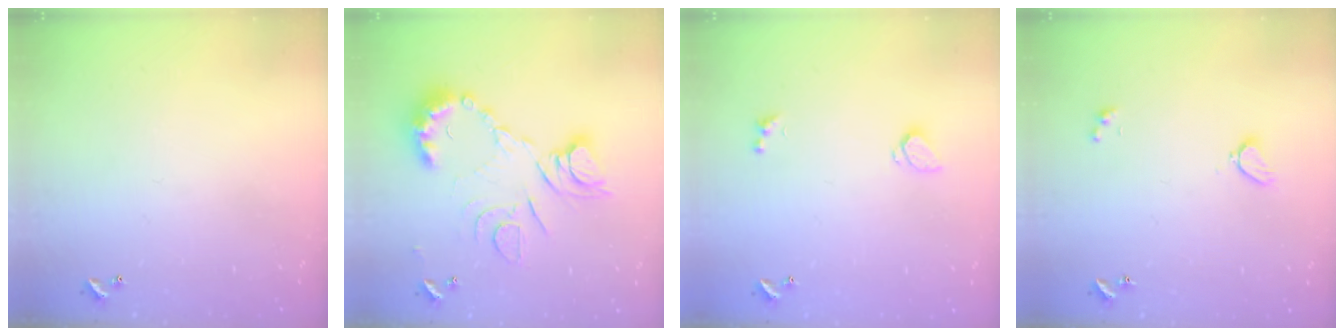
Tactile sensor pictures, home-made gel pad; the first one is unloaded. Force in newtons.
{"total": 13.9, "press": 13.7, "slide": 2.0}
{"total": 0.8, "press": 0.6, "slide": 0.4}
{"total": 2.1, "press": 2.0, "slide": 0.5}